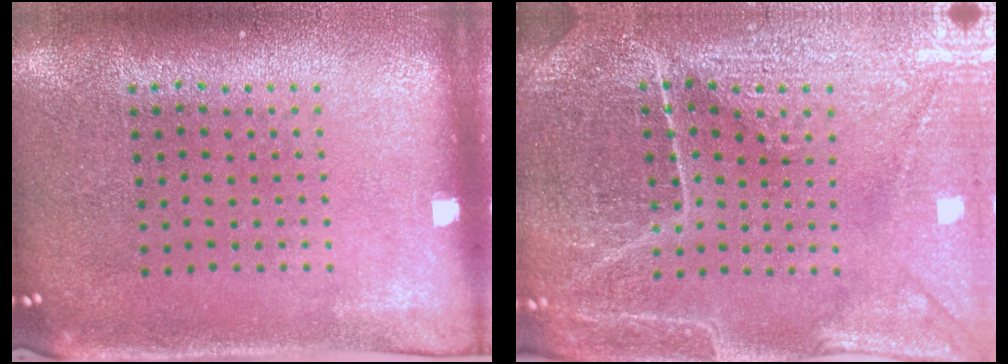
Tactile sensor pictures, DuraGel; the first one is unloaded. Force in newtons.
{"total": 4.3, "press": 4.2, "slide": 1.0}